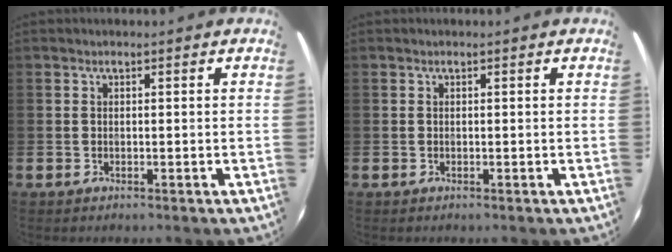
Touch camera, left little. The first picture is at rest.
{"total": 0.0}